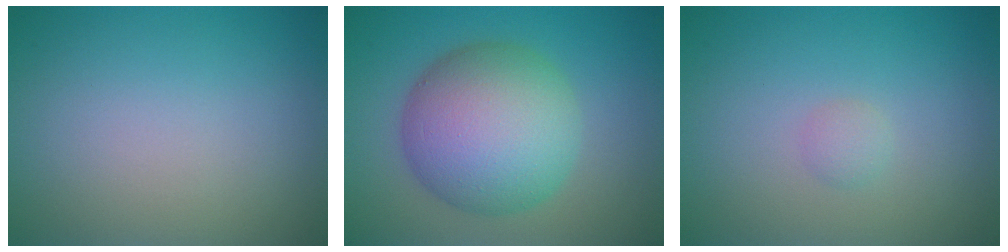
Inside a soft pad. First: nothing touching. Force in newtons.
{"total": 10.0, "press": 10.0, "slide": 0.1}
{"total": 0.9, "press": 0.8, "slide": 0.1}